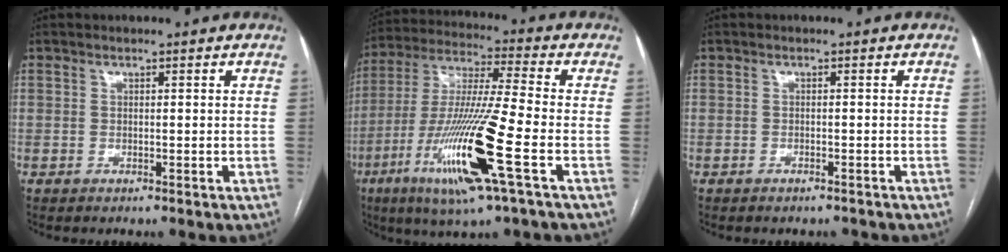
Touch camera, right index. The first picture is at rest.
{"total": 18.2, "force": [-6.8, 0.1, 16.9], "torque": [-0.356, -0.028, -0.130]}
{"total": 1.2, "force": [-1.1, 0.4, 0.2], "torque": [-0.006, 0.000, -0.014]}